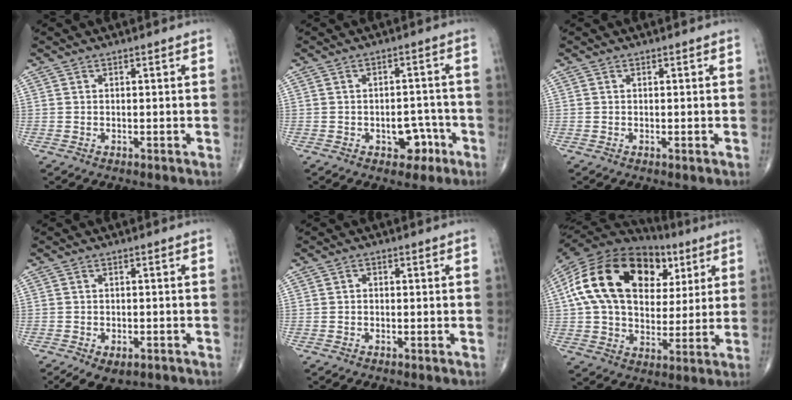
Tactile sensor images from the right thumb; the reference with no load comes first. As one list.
[{"total": 5.5, "force": [-2.7, 3.6, 3.1], "torque": [-0.011, 0.028, -0.032]}, {"total": 0.6, "force": [-0.1, 0.0, 0.5], "torque": [-0.009, -0.003, -0.003]}, {"total": 6.8, "force": [-4.1, 3.8, 3.8], "torque": [-0.053, 0.009, -0.060]}, {"total": 0.9, "force": [-0.1, 0.8, 0.5], "torque": [-0.002, 0.004, -0.006]}, {"total": 27.1, "force": [8.4, 17.6, 18.9], "torque": [-0.334, 0.031, 0.142]}]